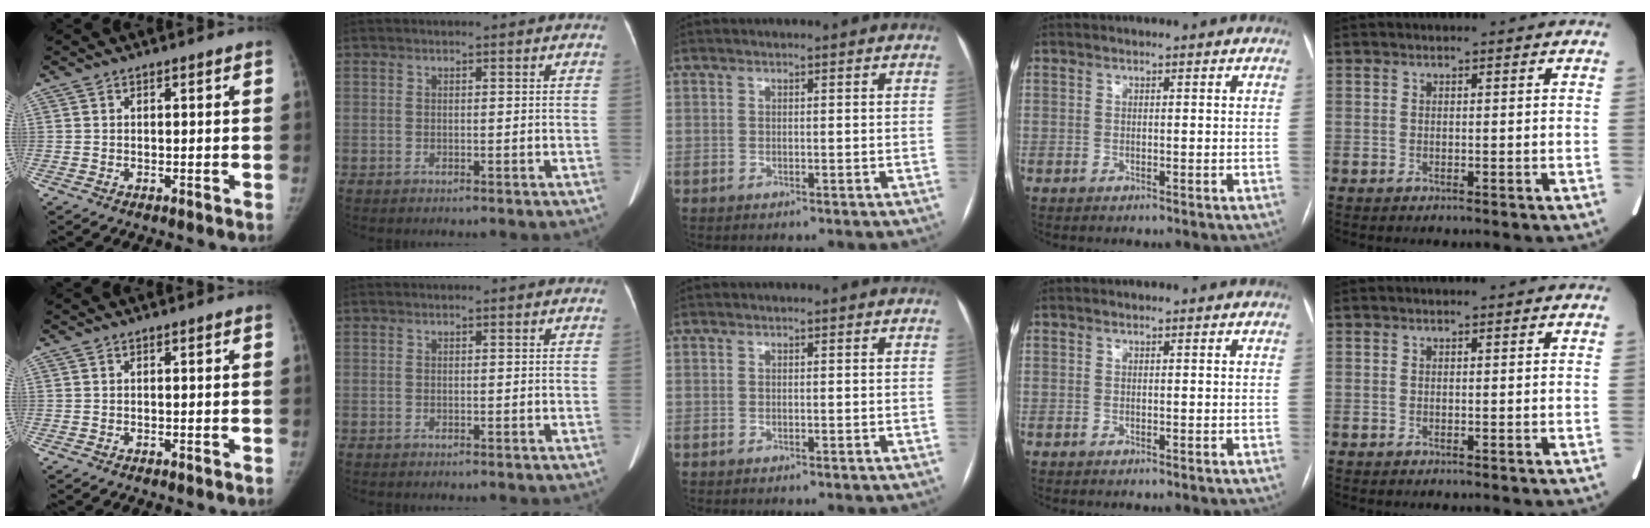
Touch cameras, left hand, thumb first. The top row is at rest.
{}